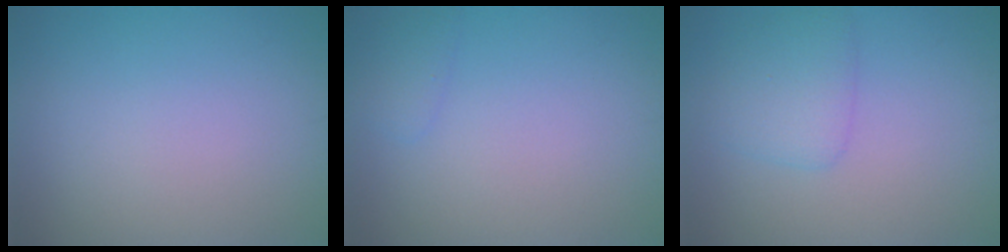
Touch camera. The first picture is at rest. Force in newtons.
{"total": 1.0, "press": 1.0, "slide": 0.1}
{"total": 2.5, "press": 2.5, "slide": 0.1}